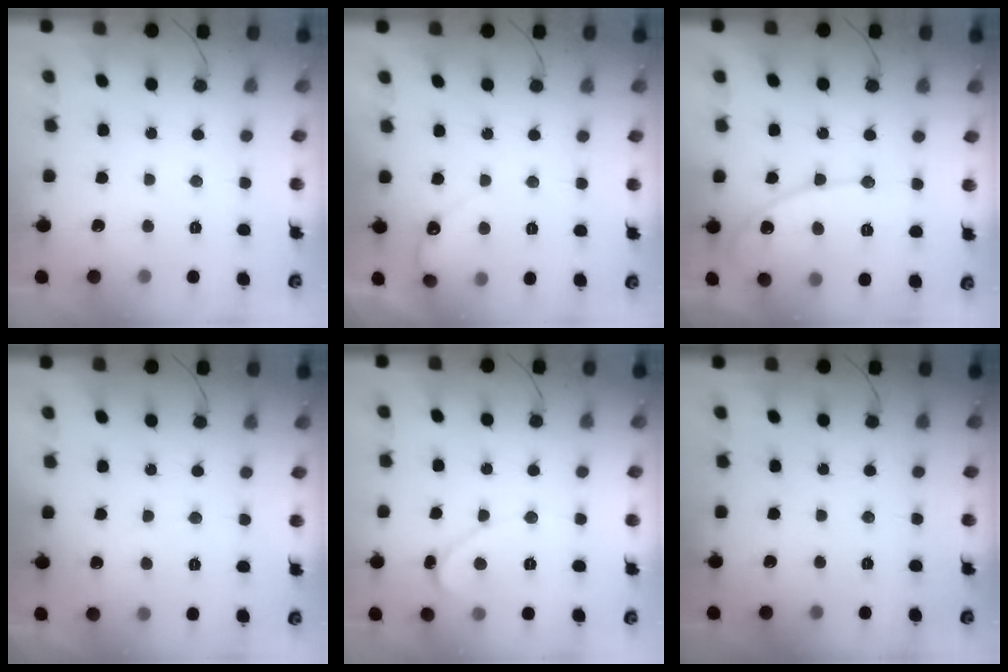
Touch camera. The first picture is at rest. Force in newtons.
{"total": 3.9, "press": 3.9, "slide": 0.3}
{"total": 11.3, "press": 11.3, "slide": 0.9}
{"total": 1.9, "press": 1.9, "slide": 0.2}
{"total": 1.7, "press": 1.7, "slide": 0.2}
{"total": 0.0}